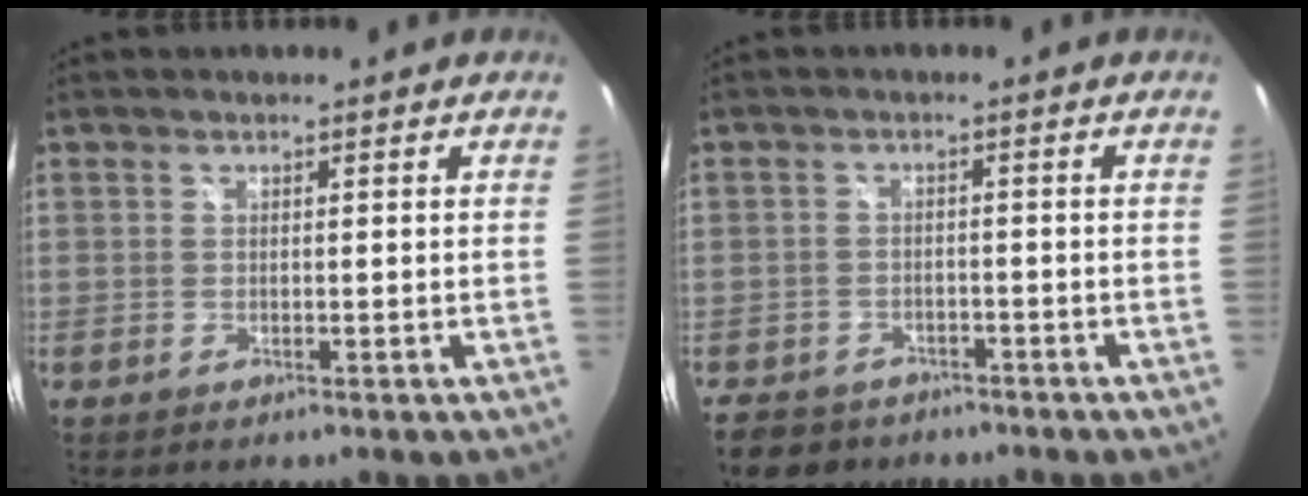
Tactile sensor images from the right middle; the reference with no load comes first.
{"total": 8.3, "force": [-6.1, 4.9, 2.8], "torque": [-0.079, -0.004, -0.096]}